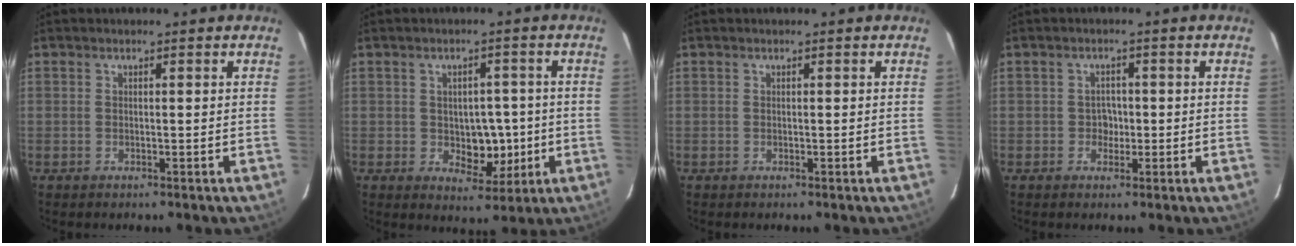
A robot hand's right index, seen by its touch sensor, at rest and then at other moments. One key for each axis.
{"total": 6.2, "fx": -0.8, "fy": 4.0, "fz": 4.6, "tx": -0.054, "ty": 0.008, "tz": 0.000}
{"total": 0.0}
{"total": 2.1, "fx": -0.4, "fy": 1.7, "fz": 1.1, "tx": -0.011, "ty": 0.006, "tz": -0.006}